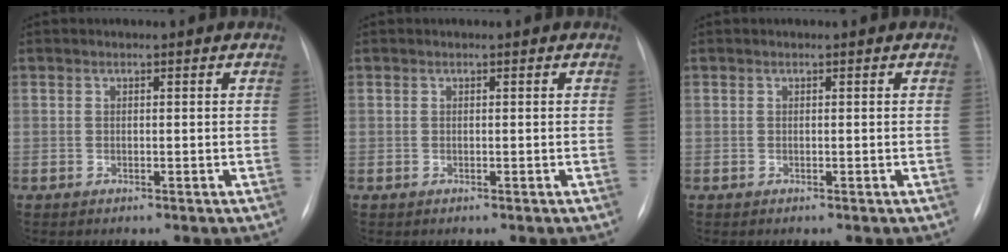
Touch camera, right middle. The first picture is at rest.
{"total": 0.0}
{"total": 0.0}